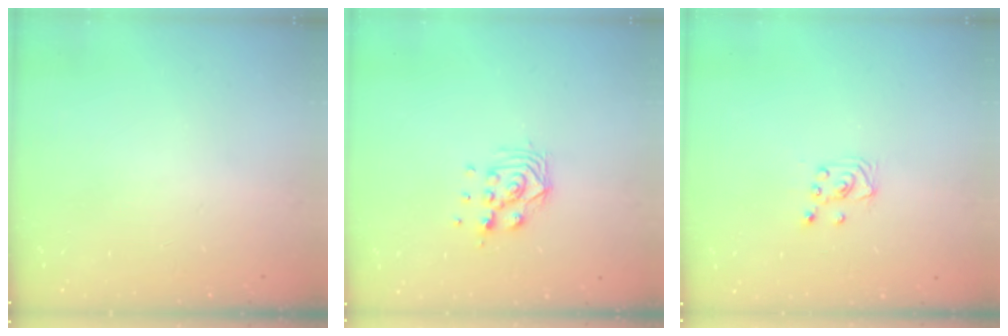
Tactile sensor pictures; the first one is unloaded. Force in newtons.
{"total": 7.8, "press": 7.8, "slide": 0.6}
{"total": 2.0, "press": 2.0, "slide": 0.2}